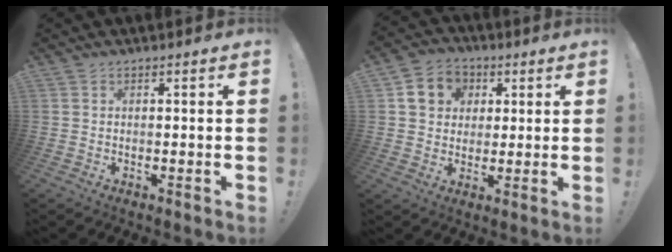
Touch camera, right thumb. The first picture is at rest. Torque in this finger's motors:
{"motor_torque": [0.07, 0.05, 0.55, 0.22, -0.02]}